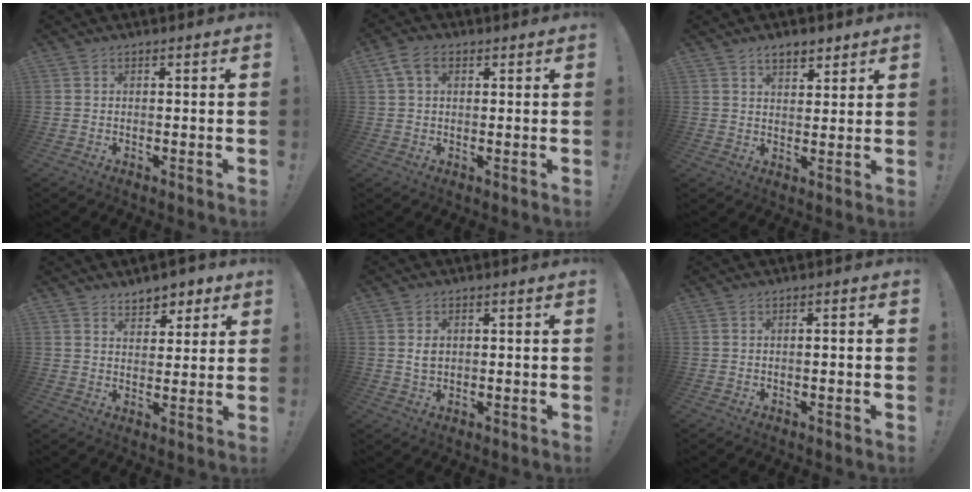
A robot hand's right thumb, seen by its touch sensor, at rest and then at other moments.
{"total": 5.8, "force": [2.2, 3.8, 3.7], "torque": [-0.067, 0.006, 0.045]}
{"total": 5.2, "force": [3.6, 2.8, 2.5], "torque": [-0.033, -0.016, 0.064]}
{"total": 5.7, "force": [4.2, 3.5, 1.6], "torque": [-0.007, -0.030, 0.075]}
{"total": 2.8, "force": [0.7, 2.2, 1.6], "torque": [-0.016, 0.000, 0.009]}
{"total": 1.4, "force": [-0.6, 0.0, 1.2], "torque": [-0.027, 0.006, -0.010]}